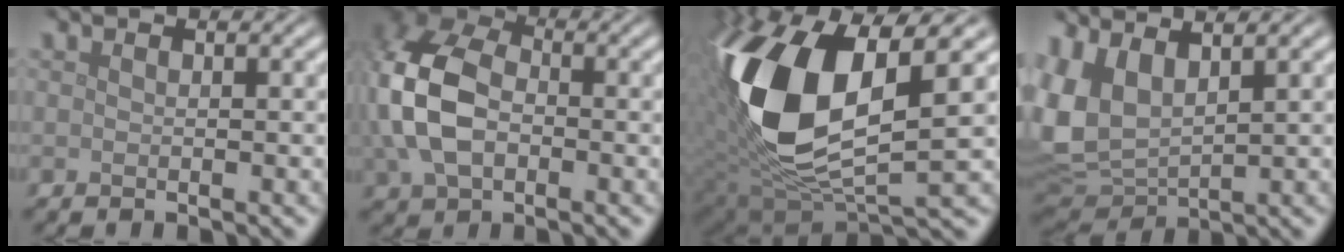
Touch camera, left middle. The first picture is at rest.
{"total": 9.6, "force": [-0.2, 6.8, 6.9], "torque": [-0.182, 0.003, -0.012]}
{"total": 13.1, "force": [2.1, 6.3, 11.3], "torque": [-0.243, -0.007, 0.041]}
{"total": 7.0, "force": [2.3, 4.0, 5.2], "torque": [-0.137, 0.000, 0.046]}